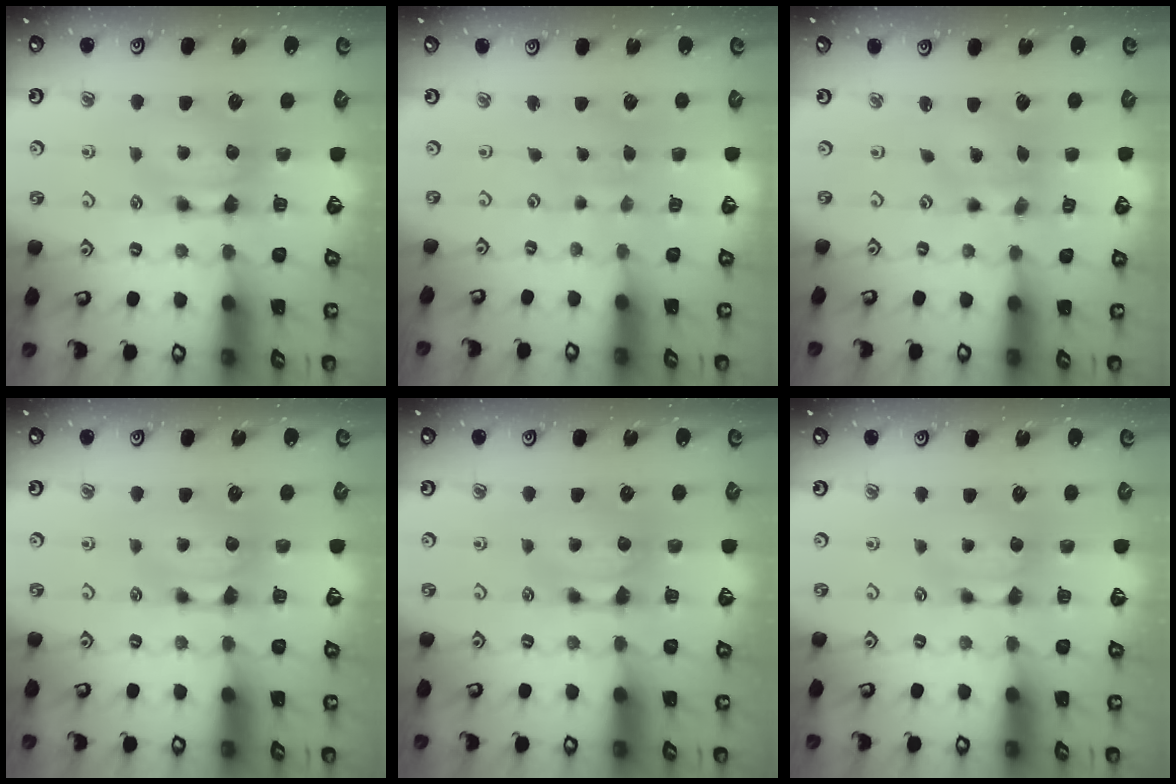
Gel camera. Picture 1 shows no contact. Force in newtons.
{"total": 5.3, "press": 5.3, "slide": 0.1}
{"total": 1.6, "press": 0.6, "slide": 1.5}
{"total": 0.5, "press": 0.2, "slide": 0.5}
{"total": 0.5, "press": 0.2, "slide": 0.5}
{"total": 0.9, "press": 0.8, "slide": 0.3}